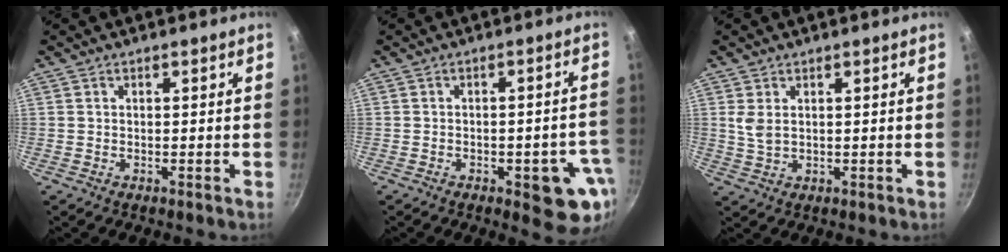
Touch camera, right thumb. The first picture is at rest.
{"total": 10.5, "force": [-3.7, 4.2, 8.8], "torque": [-0.066, 0.016, -0.044]}
{"total": 3.2, "force": [0.9, 1.8, 2.4], "torque": [-0.045, -0.006, 0.022]}